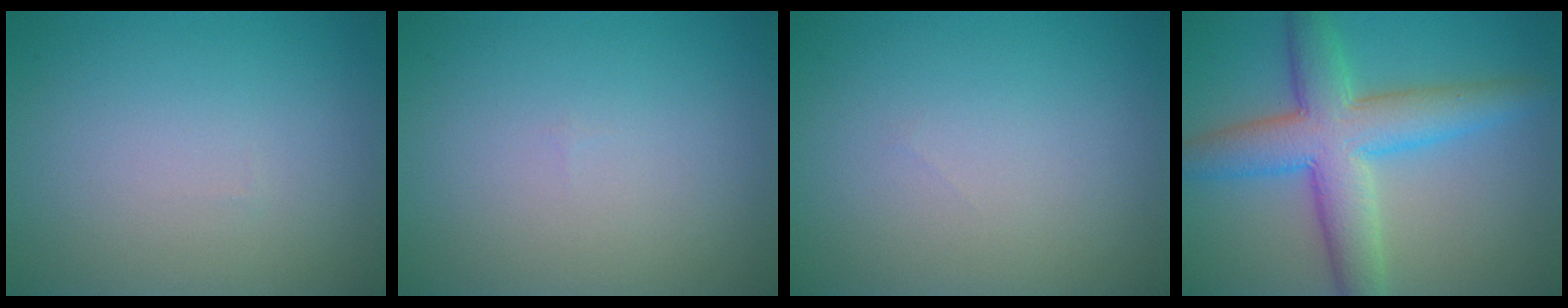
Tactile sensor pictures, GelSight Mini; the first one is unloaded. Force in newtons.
{"total": 0.0}
{"total": 0.0}
{"total": 7.8, "press": 7.8, "slide": 0.2}